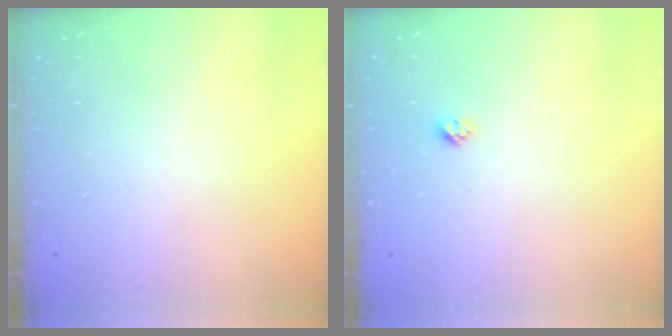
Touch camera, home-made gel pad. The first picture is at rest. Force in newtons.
{"total": 4.1, "press": 4.1, "slide": 0.5}